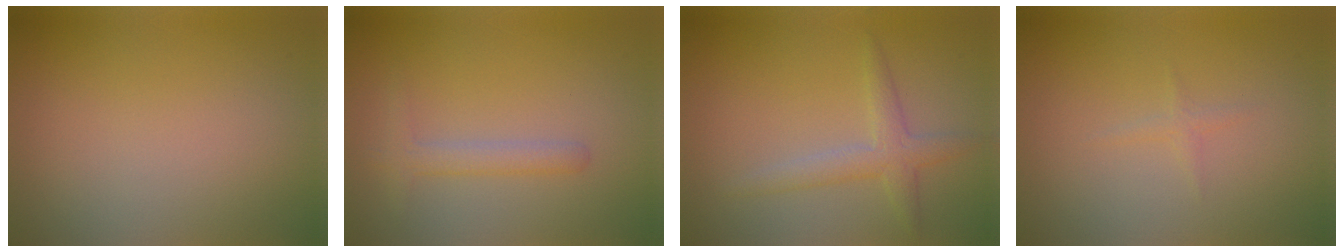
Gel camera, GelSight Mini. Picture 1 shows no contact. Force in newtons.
{"total": 1.8, "press": 1.8, "slide": 0.1}
{"total": 2.5, "press": 2.5, "slide": 0.1}
{"total": 0.8, "press": 0.8, "slide": 0.1}